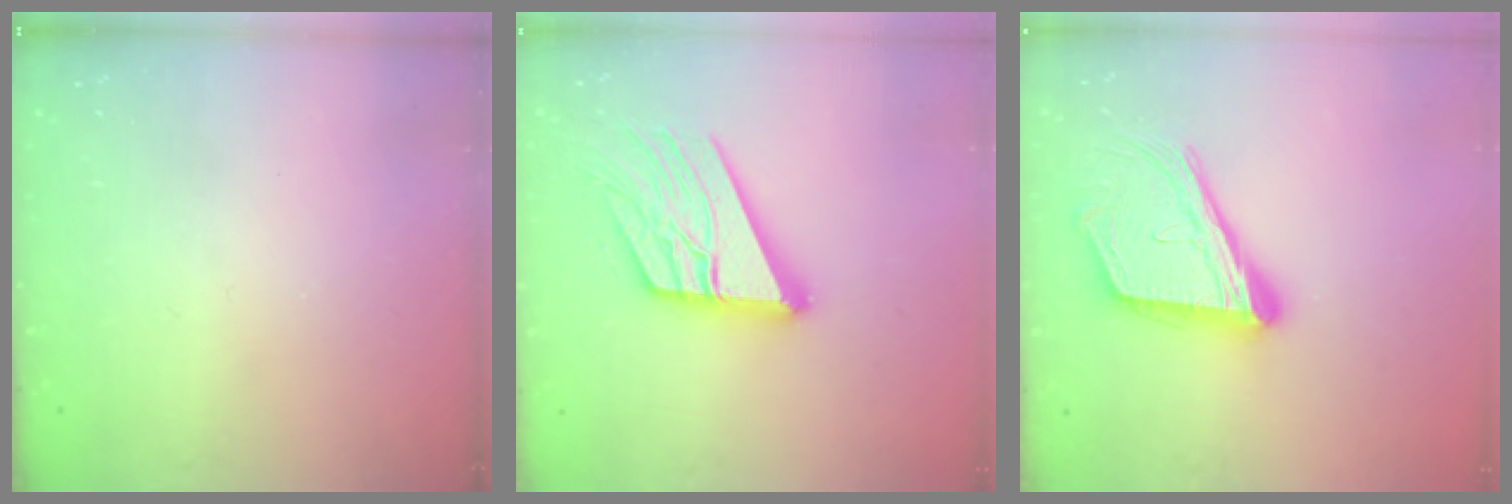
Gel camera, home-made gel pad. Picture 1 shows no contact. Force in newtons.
{"total": 17.6, "press": 17.5, "slide": 2.2}
{"total": 18.5, "press": 18.2, "slide": 3.5}